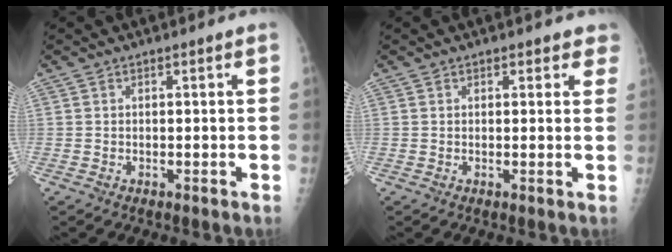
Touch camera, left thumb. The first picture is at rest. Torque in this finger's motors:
{"motor_torque": [-0.35, 0.17, -0.03, 0.07, -0.05]}